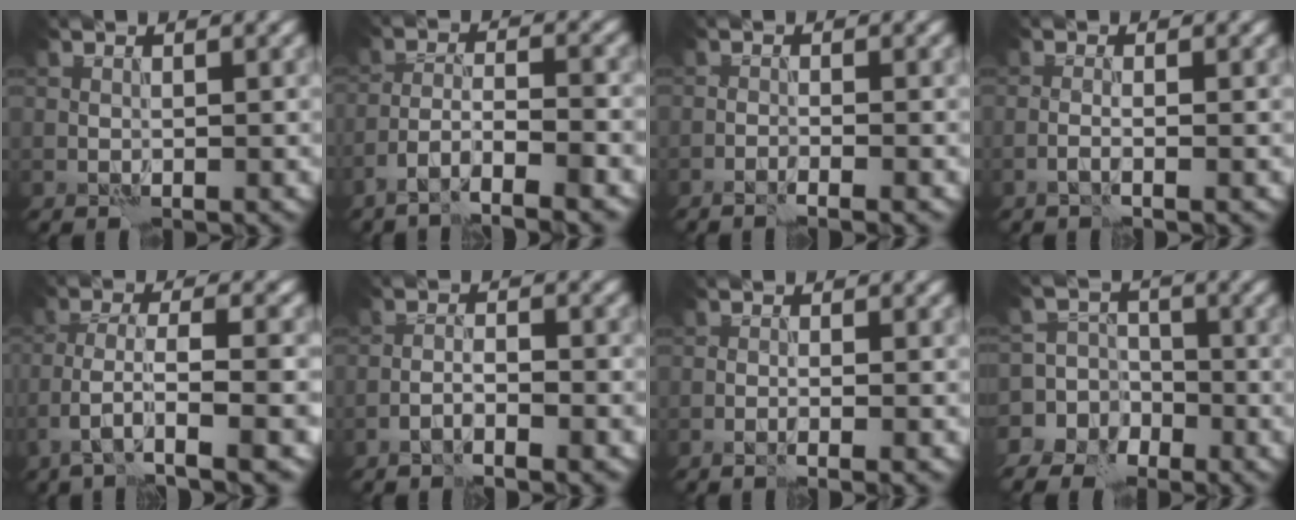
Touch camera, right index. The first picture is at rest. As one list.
[{"total": 5.3, "force": [-3.9, 0.9, 3.4], "torque": [-0.055, 0.002, -0.071]}, {"total": 1.6, "force": [-1.3, -0.2, 1.0], "torque": [-0.023, 0.001, -0.027]}, {"total": 0.9, "force": [-0.5, -0.1, 0.7], "torque": [-0.012, 0.000, -0.016]}, {"total": 5.6, "force": [-2.8, 1.3, 4.7], "torque": [-0.083, 0.001, -0.050]}, {"total": 2.2, "force": [-1.6, 0.3, 1.5], "torque": [-0.024, 0.006, -0.033]}, {"total": 1.3, "force": [-0.8, -0.1, 1.0], "torque": [-0.016, 0.001, -0.017]}, {"total": 8.2, "force": [-4.4, 6.9, 0.6], "torque": [-0.004, 0.004, -0.089]}]